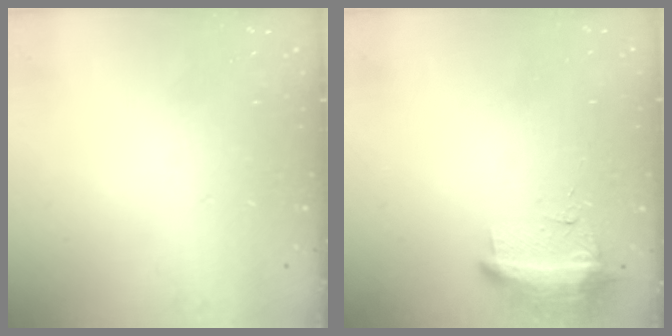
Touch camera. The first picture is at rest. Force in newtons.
{"total": 19.3, "press": 12.1, "slide": 15.1}